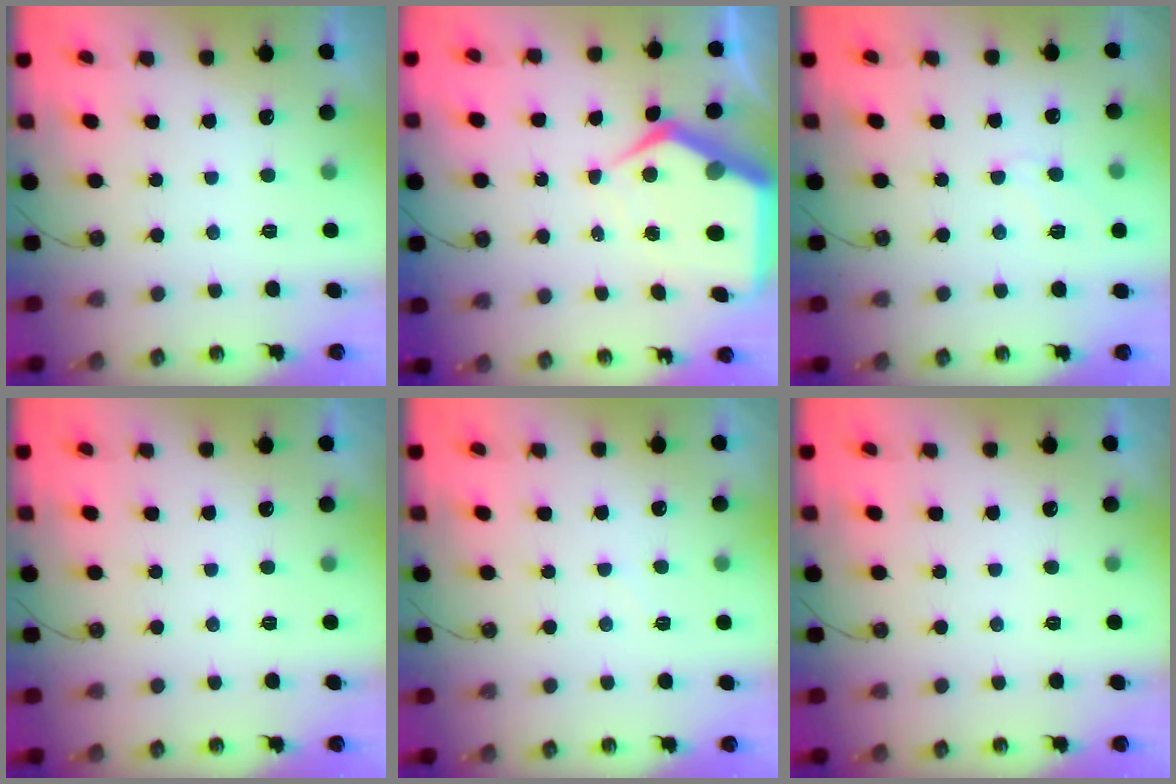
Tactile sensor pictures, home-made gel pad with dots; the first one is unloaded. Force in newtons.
{"total": 10.0, "press": 9.9, "slide": 0.9}
{"total": 5.4, "press": 5.3, "slide": 0.6}
{"total": 0.0}
{"total": 2.9, "press": 2.9, "slide": 0.4}
{"total": 0.0}